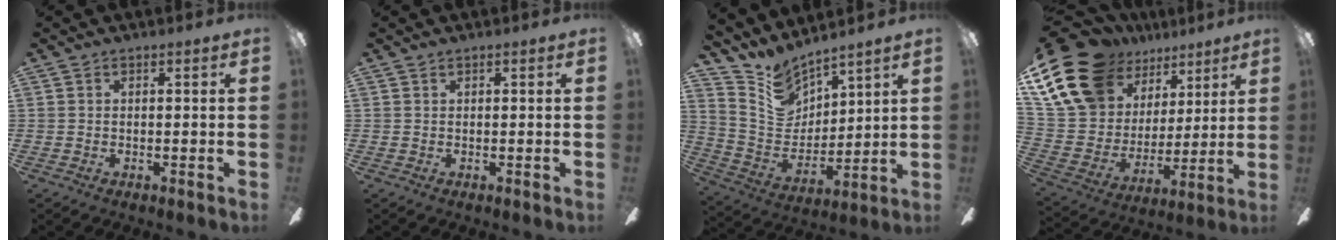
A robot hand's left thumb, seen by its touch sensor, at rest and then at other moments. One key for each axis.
{"total": 0.0}
{"total": 10.8, "fx": 9.4, "fy": 4.8, "fz": 2.0, "tx": -0.076, "ty": -0.077, "tz": 0.184}
{"total": 20.9, "fx": 13.6, "fy": 12.6, "fz": 9.6, "tx": -0.230, "ty": -0.075, "tz": 0.261}